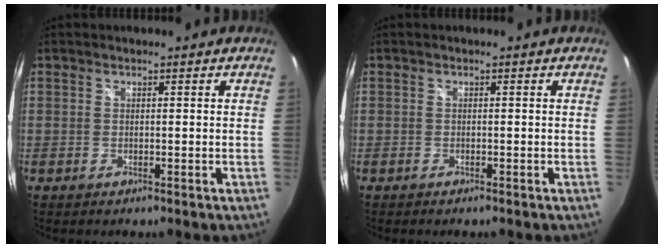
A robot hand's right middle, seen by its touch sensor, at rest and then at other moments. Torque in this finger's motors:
{"motor_torque": [-0.33, 0.18, -0.02, 0.00]}